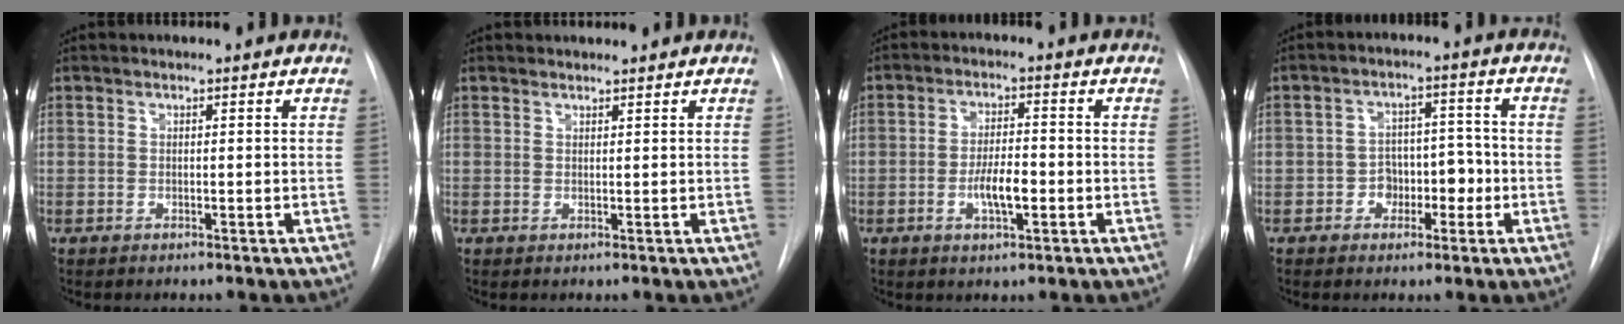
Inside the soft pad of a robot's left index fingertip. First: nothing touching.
{"total": 1.2, "force": [1.1, 0.1, -0.2], "torque": [-0.004, 0.007, 0.022]}
{"total": 5.1, "force": [-1.9, 1.4, 4.6], "torque": [-0.084, -0.005, -0.031]}
{"total": 5.1, "force": [-2.2, 3.7, 2.9], "torque": [-0.032, 0.017, -0.033]}